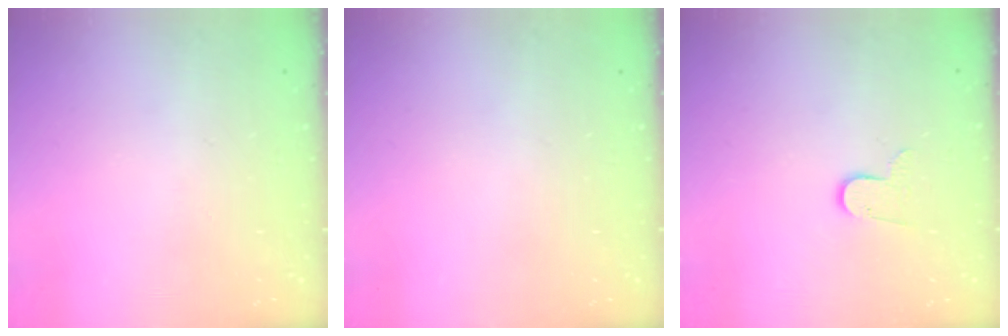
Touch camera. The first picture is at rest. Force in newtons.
{"total": 0.0}
{"total": 7.2, "press": 7.2, "slide": 0.5}